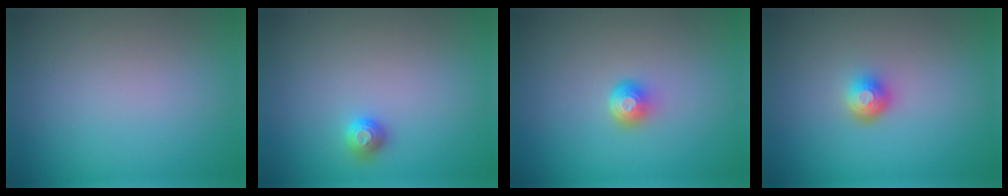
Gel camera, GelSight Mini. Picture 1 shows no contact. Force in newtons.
{"total": 1.1, "press": 1.1, "slide": 0.2}
{"total": 2.0, "press": 1.3, "slide": 1.5}
{"total": 2.1, "press": 1.5, "slide": 1.5}